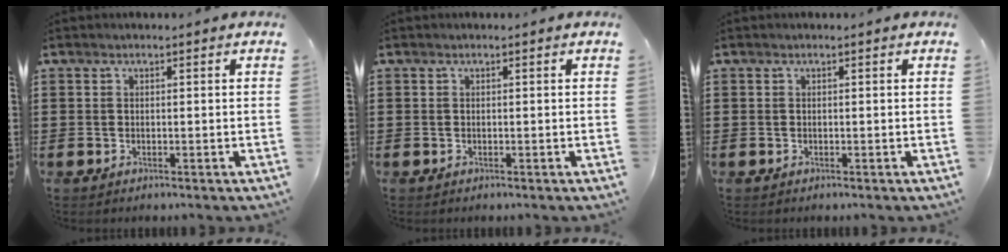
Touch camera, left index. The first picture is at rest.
{"total": 0.0}
{"total": 0.0}